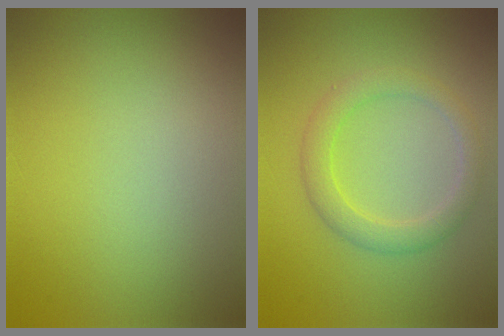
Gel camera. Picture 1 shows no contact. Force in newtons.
{"total": 2.7, "press": 2.6, "slide": 0.3}